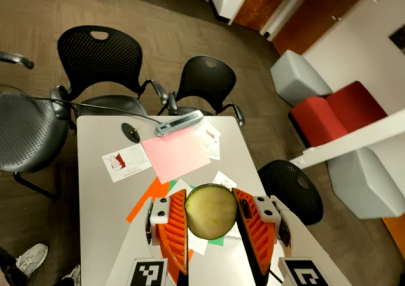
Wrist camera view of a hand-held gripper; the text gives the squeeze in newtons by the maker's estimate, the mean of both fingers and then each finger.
{"total": 13.3, "left": 13.7, "right": 13.0}